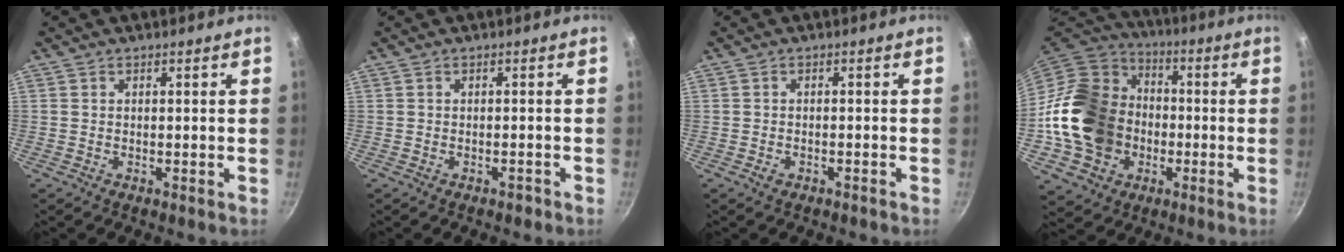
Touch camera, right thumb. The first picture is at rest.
{"total": 0.8, "force": [-0.7, 0.2, 0.4], "torque": [-0.005, 0.010, -0.004]}
{"total": 1.1, "force": [-0.7, 0.5, 0.6], "torque": [-0.015, 0.007, -0.012]}
{"total": 22.5, "force": [-3.0, 18.8, 11.9], "torque": [-0.208, 0.047, -0.043]}